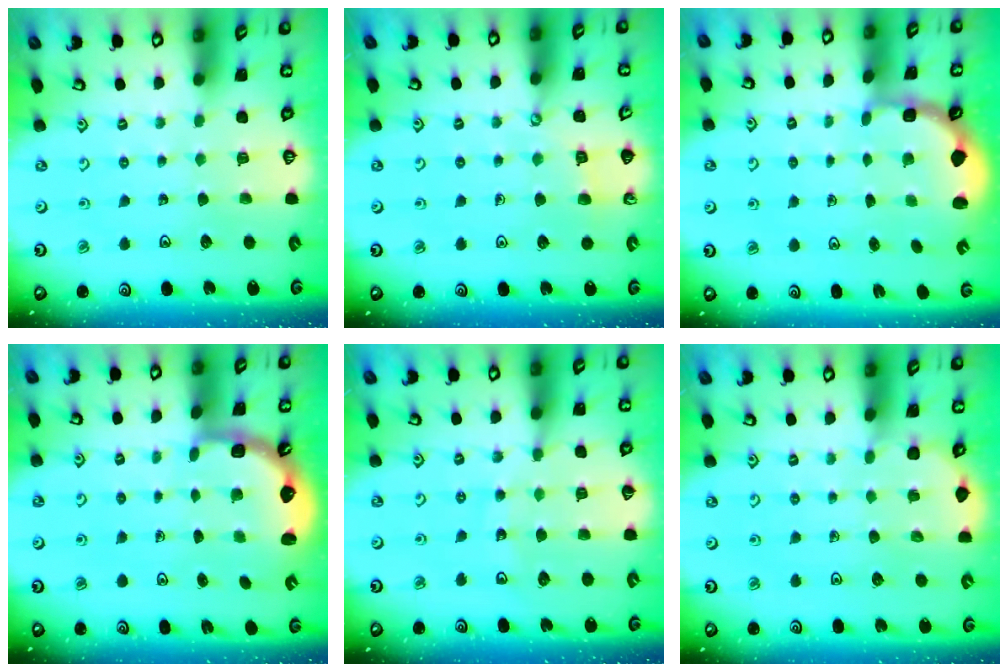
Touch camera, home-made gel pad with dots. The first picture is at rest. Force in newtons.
{"total": 3.8, "press": 3.8, "slide": 0.6}
{"total": 2.7, "press": 2.0, "slide": 1.7}
{"total": 2.5, "press": 2.1, "slide": 1.3}
{"total": 11.2, "press": 10.7, "slide": 3.2}
{"total": 2.4, "press": 2.4, "slide": 0.1}